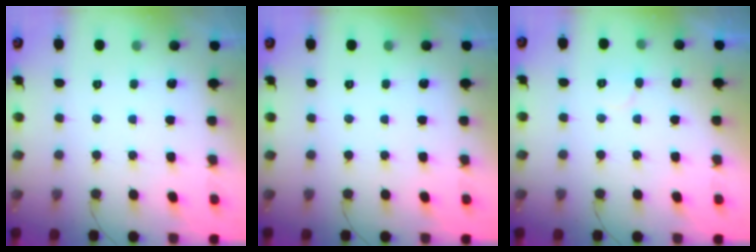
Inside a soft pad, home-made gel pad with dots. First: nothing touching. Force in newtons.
{"total": 0.0}
{"total": 5.6, "press": 5.5, "slide": 0.5}